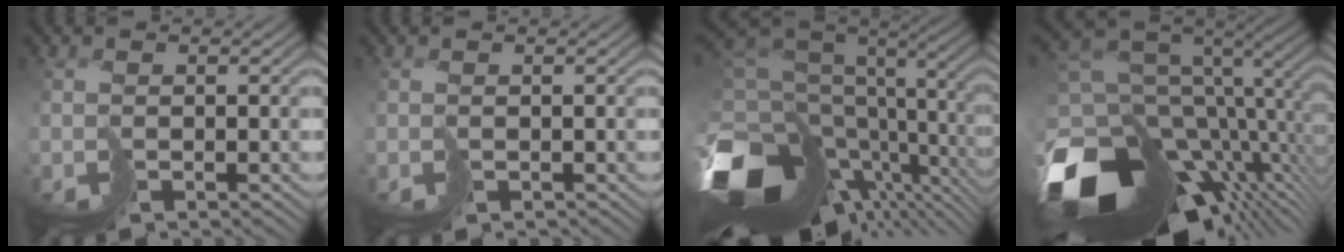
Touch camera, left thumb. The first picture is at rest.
{"total": 0.0}
{"total": 16.6, "force": [-5.3, 8.6, 13.2], "torque": [-0.291, -0.038, -0.045]}
{"total": 15.4, "force": [-3.4, 8.9, 12.1], "torque": [-0.257, -0.037, -0.028]}